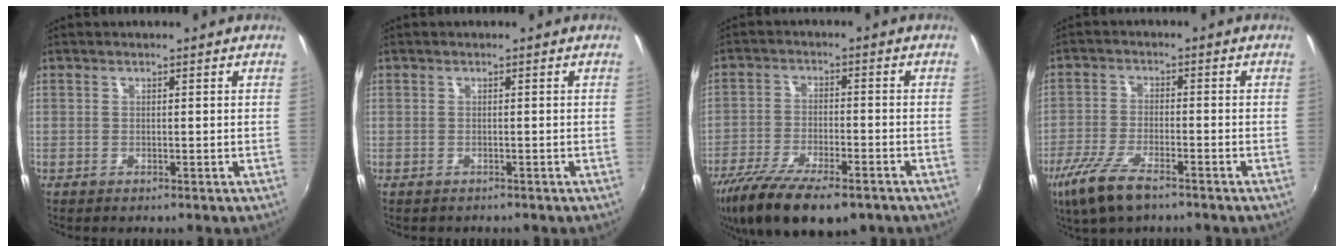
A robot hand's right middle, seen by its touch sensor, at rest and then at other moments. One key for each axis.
{"total": 0.7, "fx": -0.5, "fy": 0.4, "fz": -0.1, "tx": -0.001, "ty": -0.002, "tz": -0.007}
{"total": 17.3, "fx": -12.2, "fy": 5.9, "fz": 10.8, "tx": -0.223, "ty": -0.052, "tz": -0.207}
{"total": 9.4, "fx": -6.4, "fy": 2.7, "fz": 6.3, "tx": -0.153, "ty": -0.025, "tz": -0.126}